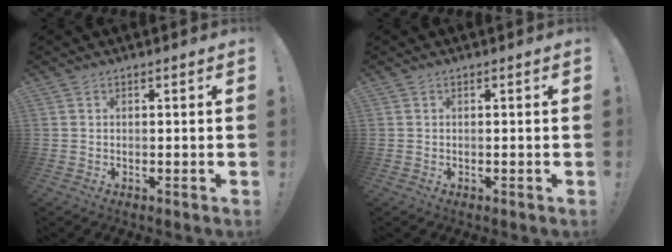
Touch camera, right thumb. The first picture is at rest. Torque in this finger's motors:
{"motor_torque": [-0.03, -0.23, 0.14, -0.36, -0.06]}